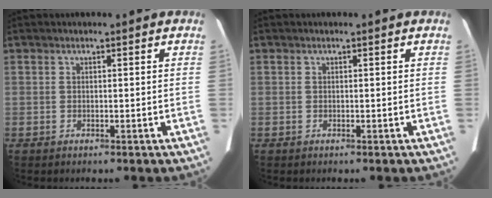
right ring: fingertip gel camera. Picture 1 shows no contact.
{"total": 0.0}